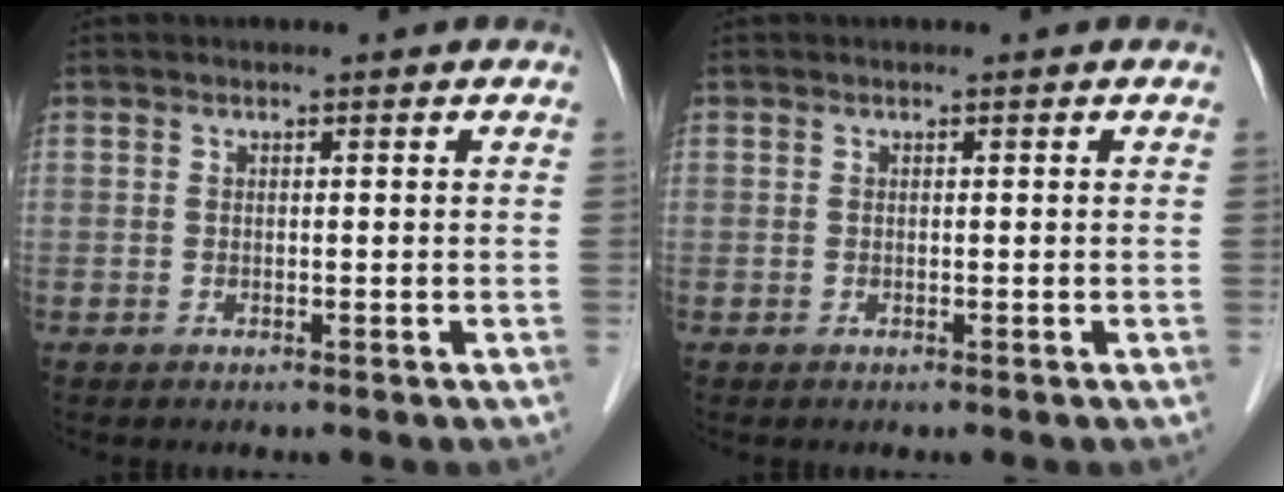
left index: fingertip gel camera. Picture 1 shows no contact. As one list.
[{"total": 0.0}]